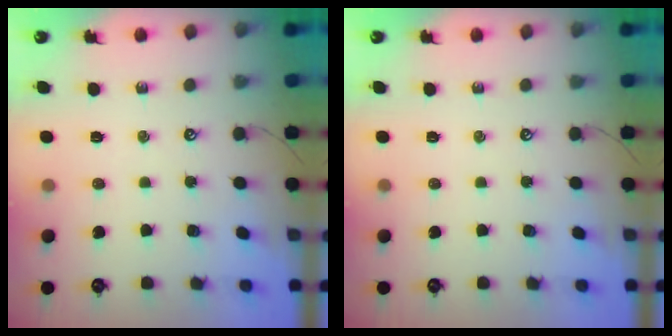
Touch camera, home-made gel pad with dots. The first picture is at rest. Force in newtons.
{"total": 0.0}